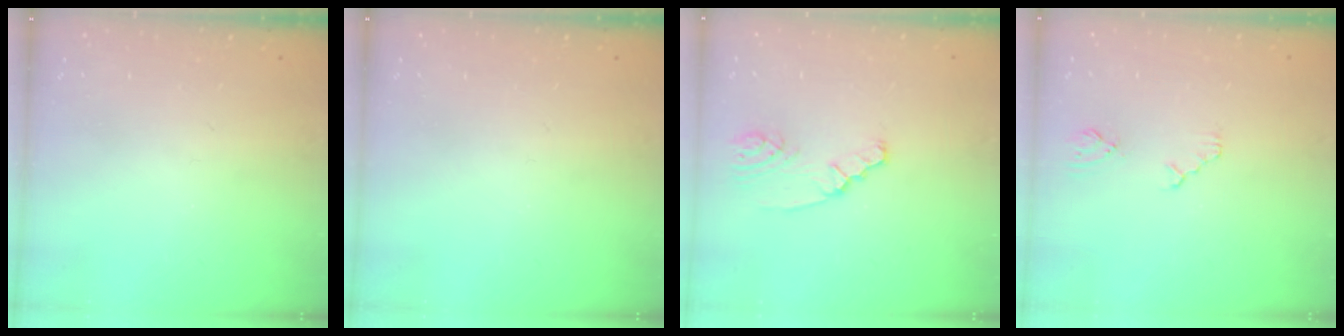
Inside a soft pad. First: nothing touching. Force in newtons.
{"total": 0.0}
{"total": 2.4, "press": 2.4, "slide": 0.3}
{"total": 2.3, "press": 2.3, "slide": 0.4}